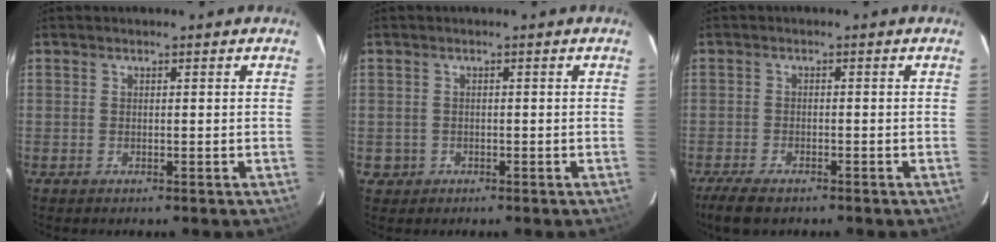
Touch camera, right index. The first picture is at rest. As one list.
[{"total": 2.2, "force": [-0.5, 2.1, 0.2], "torque": [-0.004, 0.007, -0.003]}, {"total": 5.5, "force": [-4.2, 1.8, 3.0], "torque": [-0.082, -0.018, -0.079]}]